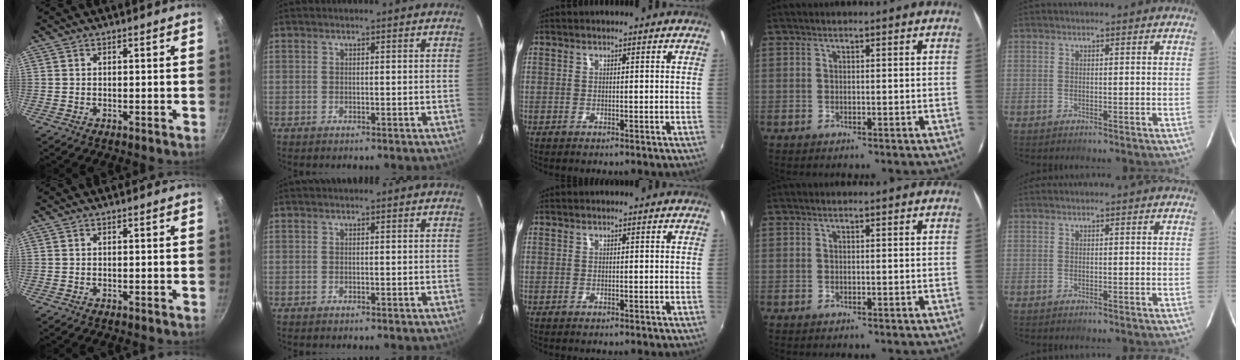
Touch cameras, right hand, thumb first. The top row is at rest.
{}